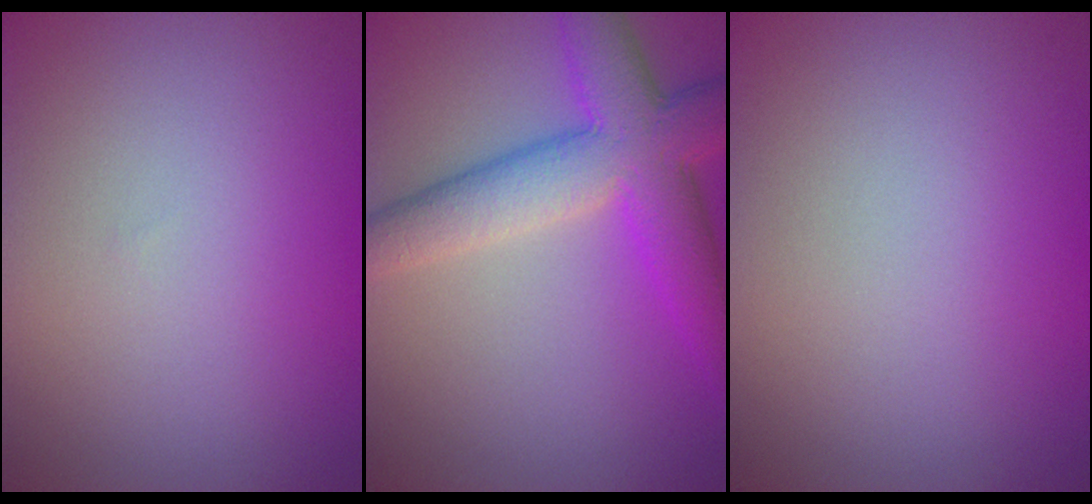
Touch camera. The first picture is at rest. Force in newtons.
{"total": 7.6, "press": 7.6, "slide": 0.1}
{"total": 0.0}